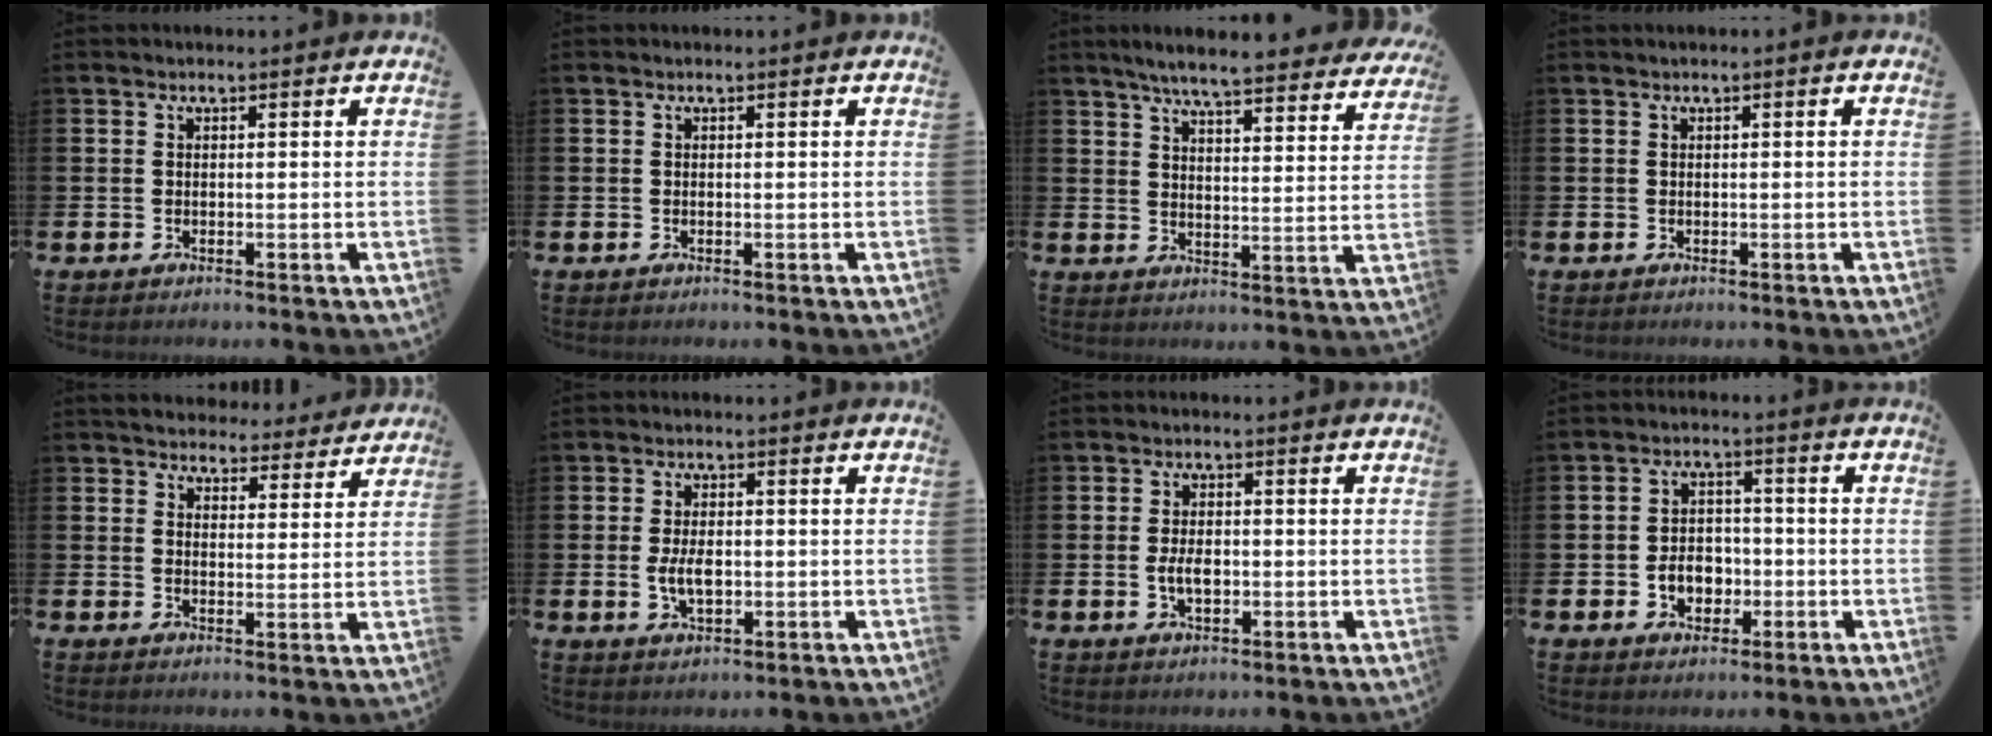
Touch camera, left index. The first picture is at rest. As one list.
[{"total": 0.0}, {"total": 6.6, "force": [6.2, 0.4, 2.2], "torque": [-0.052, -0.041, 0.104]}, {"total": 0.0}, {"total": 4.6, "force": [4.5, 1.2, -0.1], "torque": [-0.005, -0.035, 0.078]}, {"total": 3.9, "force": [-0.2, 2.2, 3.2], "torque": [-0.049, 0.003, -0.007]}, {"total": 3.2, "force": [-0.3, 1.8, 2.6], "torque": [-0.037, 0.001, -0.009]}, {"total": 4.6, "force": [-1.2, 3.6, 2.6], "torque": [-0.034, 0.000, -0.031]}]